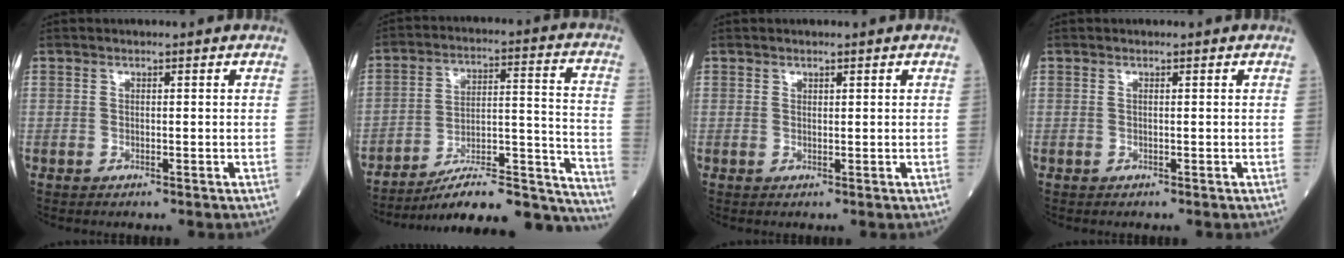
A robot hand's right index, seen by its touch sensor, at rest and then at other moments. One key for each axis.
{"total": 22.3, "fx": -20.4, "fy": 2.9, "fz": 8.7, "tx": -0.059, "ty": 0.048, "tz": -0.291}
{"total": 0.6, "fx": 0.5, "fy": 0.2, "fz": 0.2, "tx": -0.005, "ty": -0.004, "tz": 0.011}
{"total": 0.0}